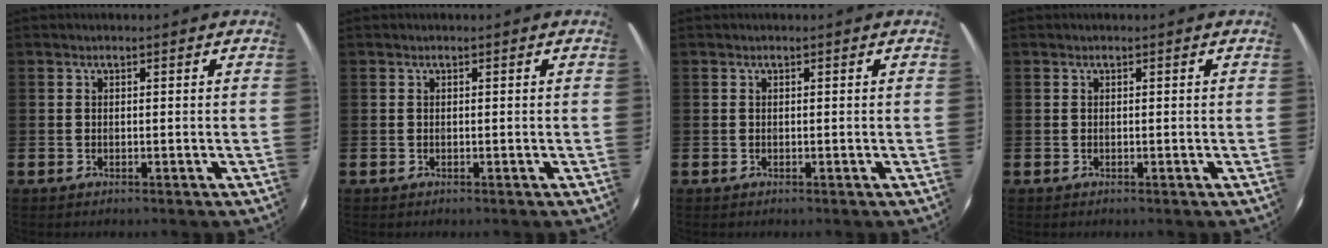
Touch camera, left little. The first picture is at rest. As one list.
[{"total": 0.0}, {"total": 0.0}, {"total": 0.0}]